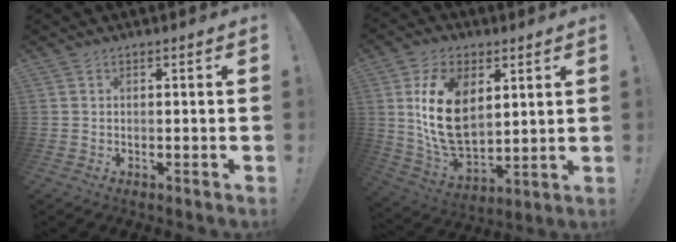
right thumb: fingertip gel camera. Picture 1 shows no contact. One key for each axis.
{"total": 17.8, "fx": 5.2, "fy": 11.9, "fz": 12.2, "tx": -0.233, "ty": -0.026, "tz": 0.092}